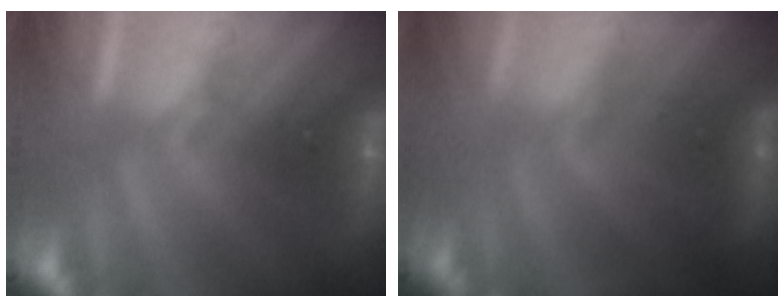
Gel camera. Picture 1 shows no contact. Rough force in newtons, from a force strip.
{"total": 2.5}